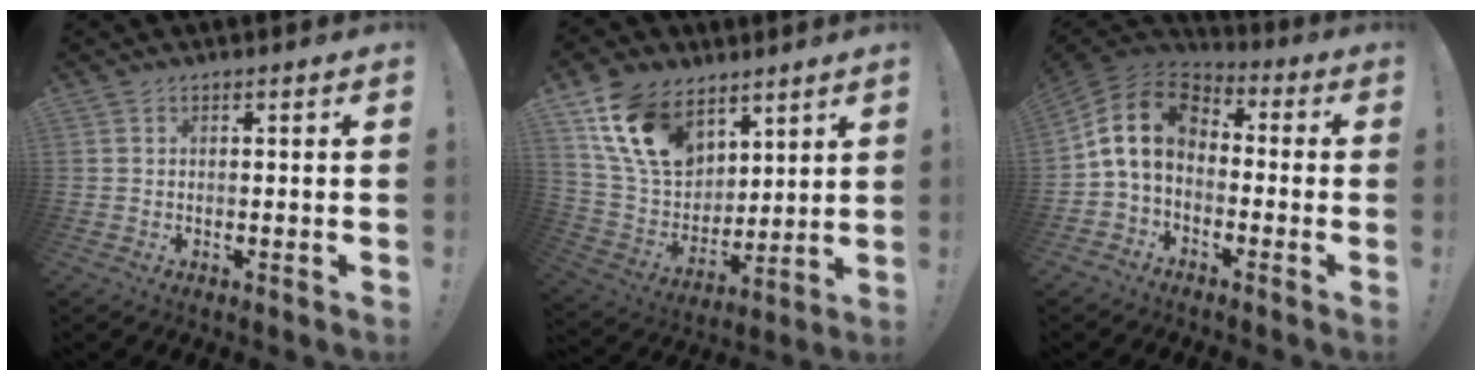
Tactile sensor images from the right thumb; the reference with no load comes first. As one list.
[{"total": 17.9, "force": [10.3, 11.7, 8.8], "torque": [-0.171, -0.044, 0.200]}, {"total": 12.8, "force": [0.9, 8.3, 9.8], "torque": [-0.186, 0.005, 0.018]}]